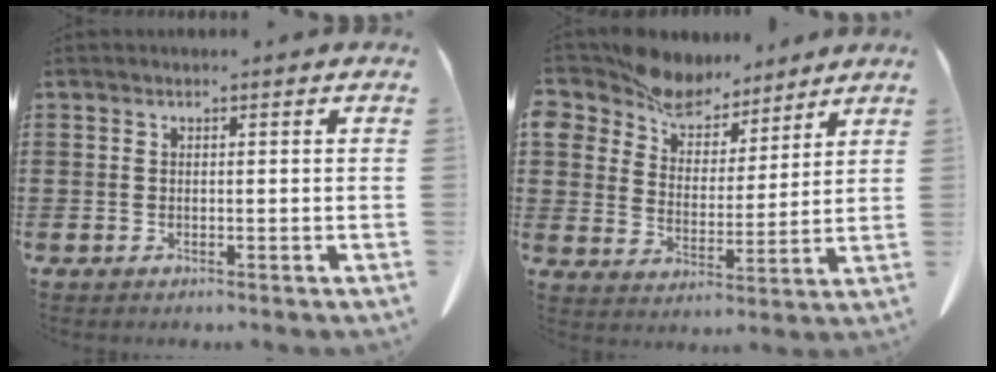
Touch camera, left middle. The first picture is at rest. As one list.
[{"total": 9.4, "force": [8.6, 3.6, 1.1], "torque": [-0.070, -0.050, 0.163]}]